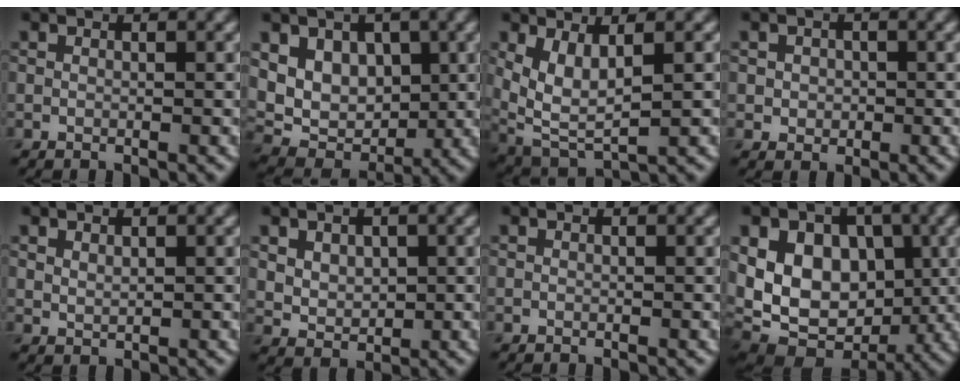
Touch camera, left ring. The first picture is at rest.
{"total": 6.7, "force": [2.1, 5.0, 3.9], "torque": [-0.069, -0.006, 0.036]}
{"total": 4.6, "force": [1.1, 2.0, 4.0], "torque": [-0.097, -0.017, 0.030]}
{"total": 1.5, "force": [0.0, 1.4, 0.6], "torque": [-0.006, -0.003, 0.000]}
{"total": 0.9, "force": [0.6, 0.5, 0.5], "torque": [-0.013, -0.001, 0.017]}
{"total": 2.9, "force": [0.8, 2.2, 1.7], "torque": [-0.032, -0.005, 0.021]}
{"total": 0.0}
{"total": 13.0, "force": [0.7, 9.7, 8.7], "torque": [-0.133, 0.015, -0.002]}